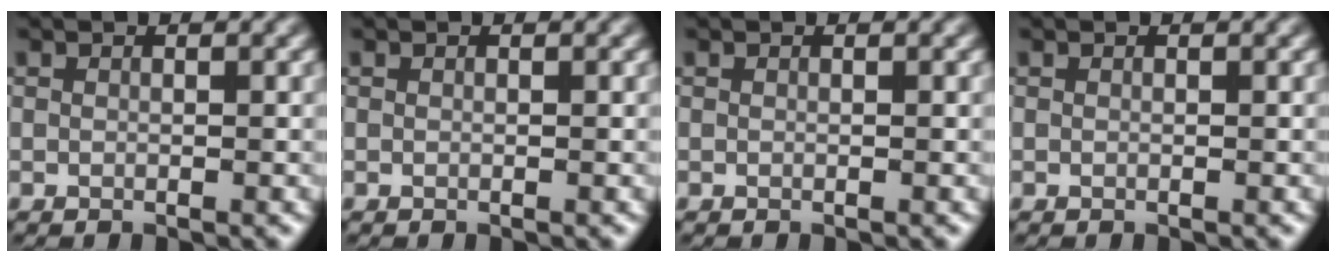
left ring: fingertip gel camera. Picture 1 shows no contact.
{"total": 0.0}
{"total": 0.0}
{"total": 0.0}